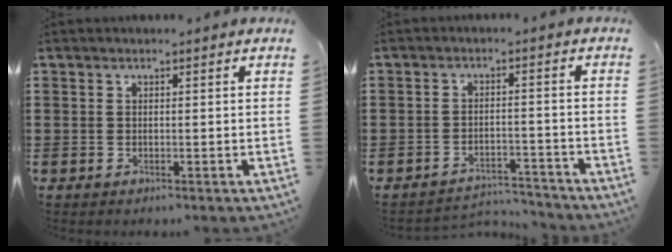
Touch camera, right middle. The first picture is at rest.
{"total": 3.4, "force": [-3.4, 0.4, 0.3], "torque": [-0.011, 0.003, -0.074]}